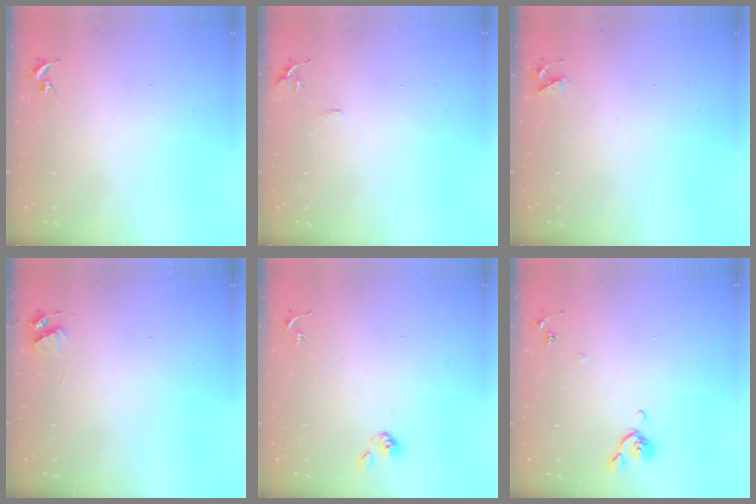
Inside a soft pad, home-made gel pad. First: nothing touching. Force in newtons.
{"total": 6.0, "press": 5.9, "slide": 0.7}
{"total": 4.1, "press": 4.0, "slide": 0.7}
{"total": 4.4, "press": 4.3, "slide": 0.6}
{"total": 4.0, "press": 3.9, "slide": 0.8}
{"total": 5.4, "press": 5.3, "slide": 1.1}